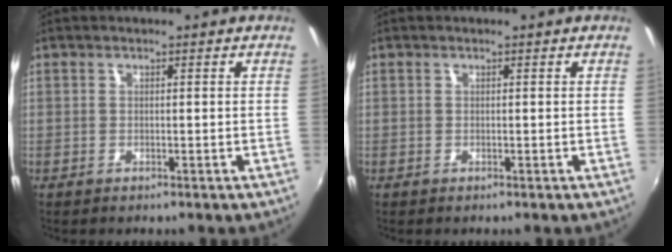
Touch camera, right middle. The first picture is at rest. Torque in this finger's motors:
{"motor_torque": [-0.01, -0.01, 0.00, 0.00]}